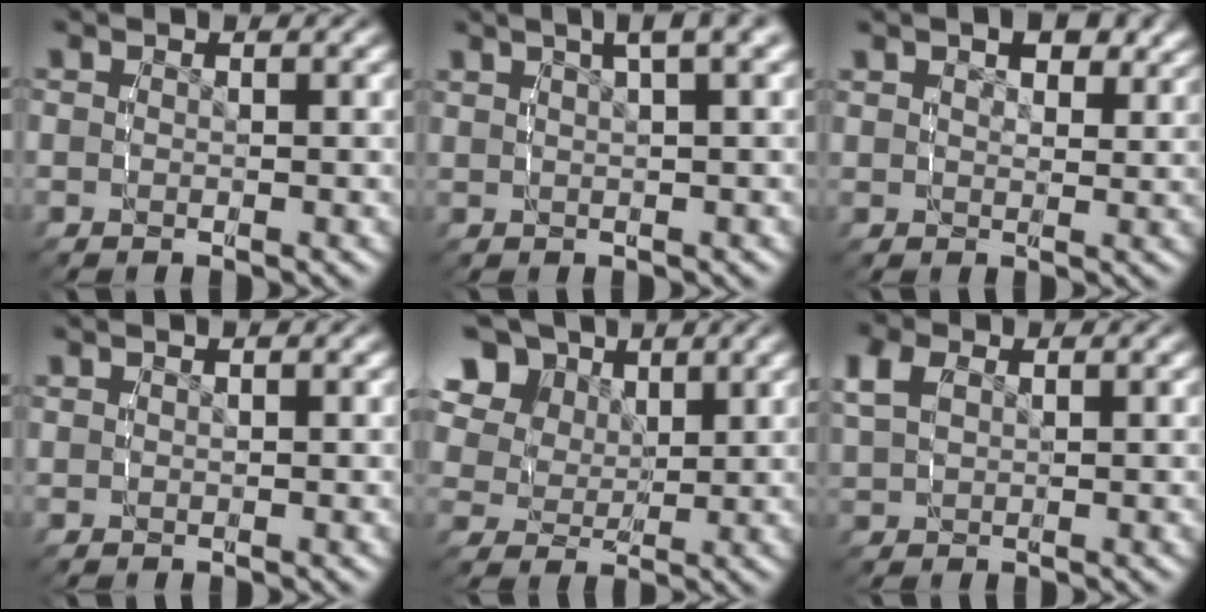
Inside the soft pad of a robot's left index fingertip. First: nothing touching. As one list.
[{"total": 5.3, "force": [3.4, 1.4, 3.8], "torque": [-0.044, 0.026, 0.050]}, {"total": 2.7, "force": [2.0, 1.1, 1.4], "torque": [-0.014, -0.002, 0.037]}, {"total": 0.0}, {"total": 9.5, "force": [4.4, 7.1, 4.6], "torque": [-0.104, 0.002, 0.068]}, {"total": 2.5, "force": [1.1, 1.7, 1.4], "torque": [-0.042, -0.003, 0.032]}]